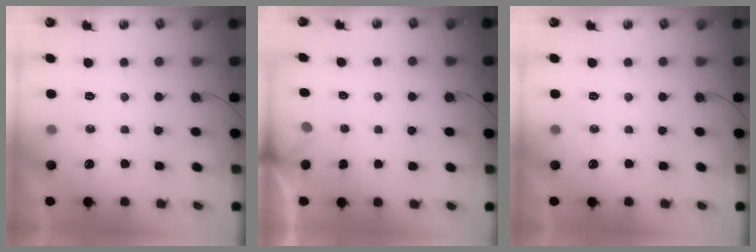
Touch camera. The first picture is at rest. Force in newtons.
{"total": 1.7, "press": 1.7, "slide": 0.1}
{"total": 0.0}